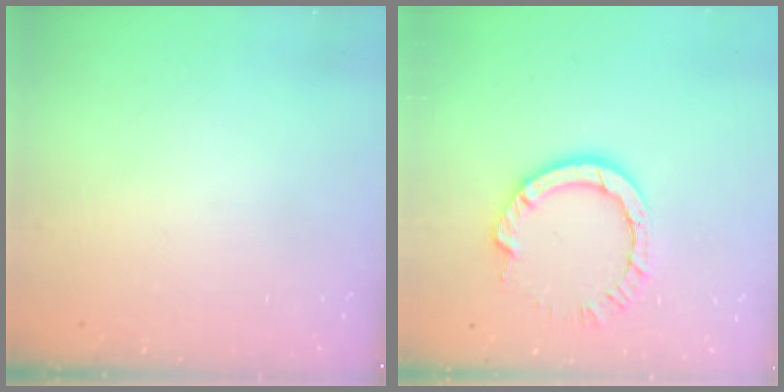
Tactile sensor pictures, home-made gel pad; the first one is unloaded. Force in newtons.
{"total": 9.2, "press": 9.1, "slide": 0.8}